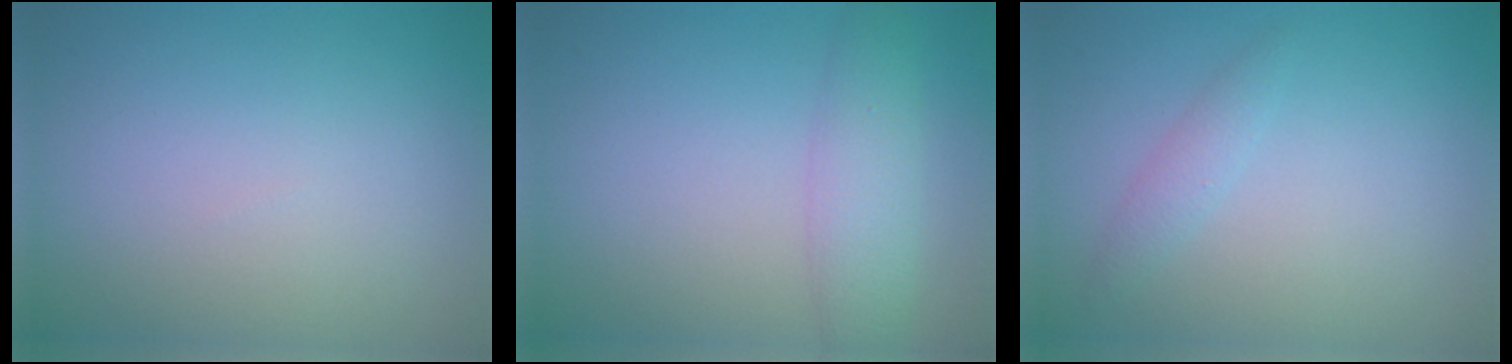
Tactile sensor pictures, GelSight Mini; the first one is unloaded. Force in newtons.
{"total": 3.6, "press": 3.6, "slide": 0.1}
{"total": 1.2, "press": 1.2, "slide": 0.1}